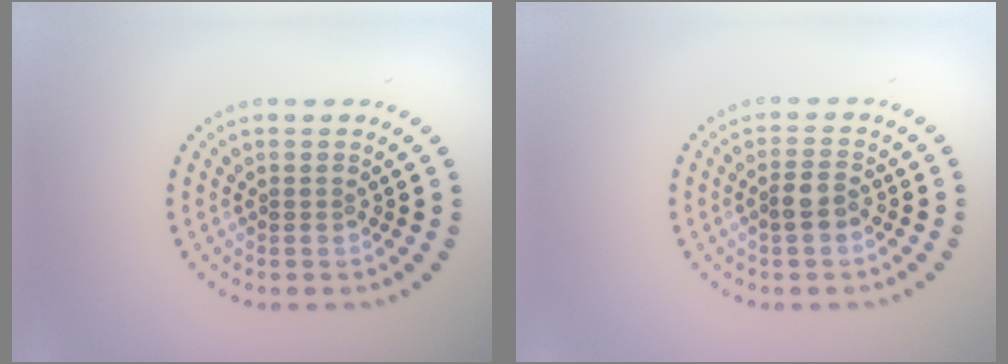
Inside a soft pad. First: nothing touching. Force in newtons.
{"total": 1.9, "press": 1.7, "slide": 0.7}